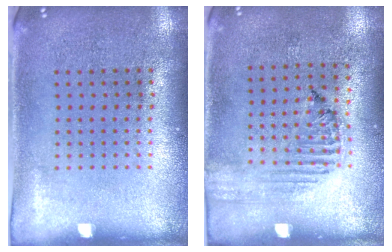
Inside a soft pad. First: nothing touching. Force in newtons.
{"total": 1.3, "press": 1.3, "slide": 0.2}